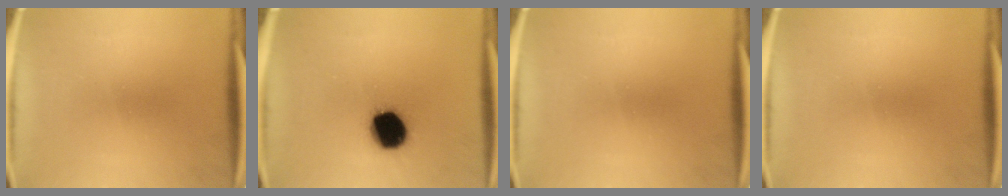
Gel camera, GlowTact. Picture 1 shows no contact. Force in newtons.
{"total": 14.6}
{"total": 0.0}
{"total": 0.0}